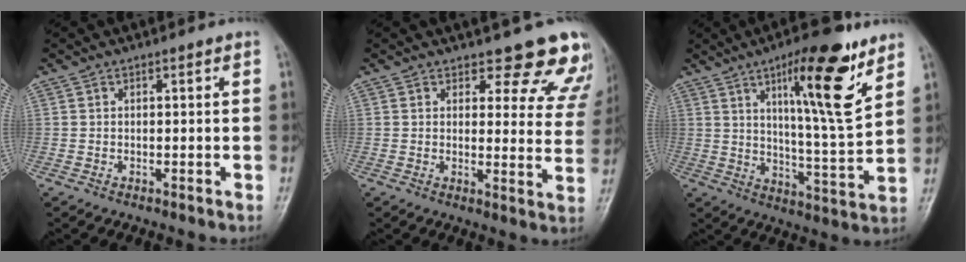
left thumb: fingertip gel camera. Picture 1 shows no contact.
{"total": 13.2, "force": [11.9, 4.9, 3.2], "torque": [0.022, -0.088, 0.107]}
{"total": 16.2, "force": [8.7, 3.0, 13.3], "torque": [-0.190, -0.053, 0.138]}